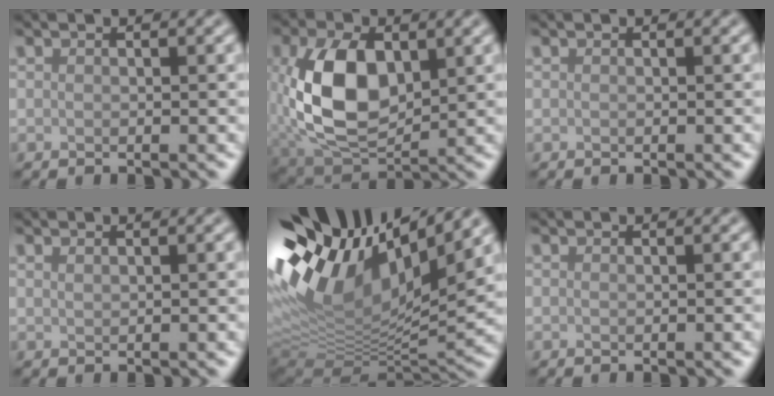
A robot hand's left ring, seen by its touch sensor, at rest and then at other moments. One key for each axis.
{"total": 8.8, "fx": -0.2, "fy": 5.1, "fz": 7.1, "tx": -0.154, "ty": -0.004, "tz": -0.008}
{"total": 0.0}
{"total": 0.0}
{"total": 13.8, "fx": 5.6, "fy": 6.1, "fz": 11.0, "tx": -0.222, "ty": 0.026, "tz": 0.098}
{"total": 0.0}